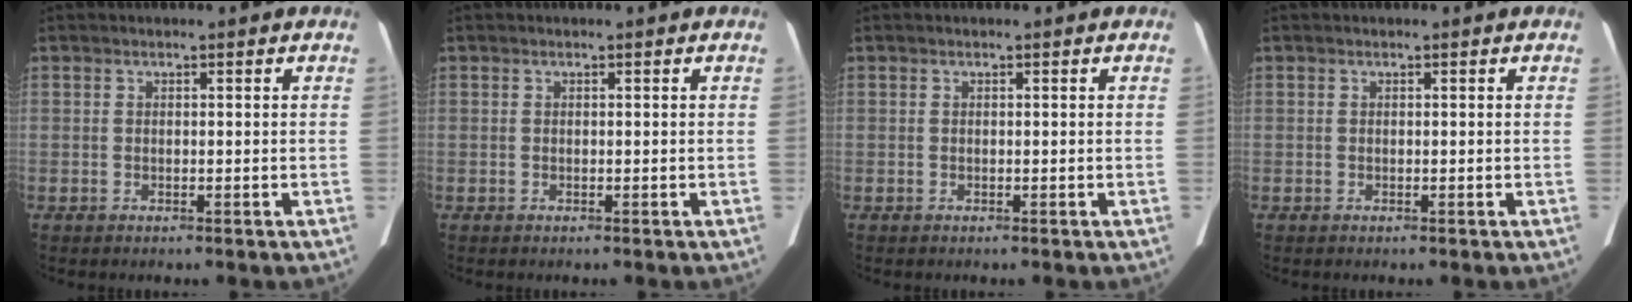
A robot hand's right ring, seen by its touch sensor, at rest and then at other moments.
{"total": 0.0}
{"total": 0.0}
{"total": 0.0}